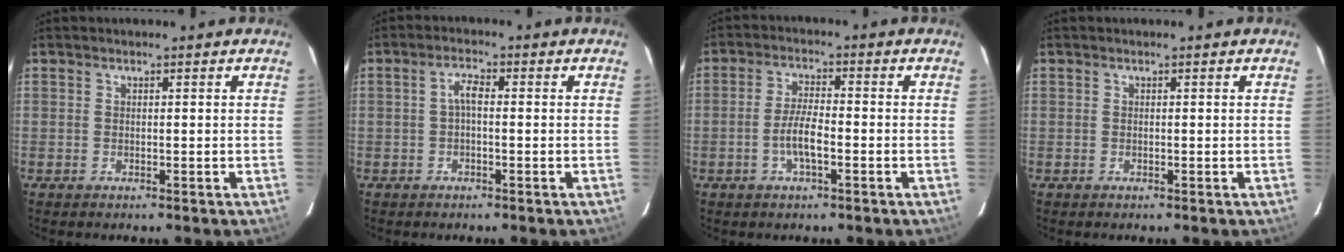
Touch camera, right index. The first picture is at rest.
{"total": 2.3, "force": [-0.2, 0.8, 2.1], "torque": [-0.044, 0.009, -0.003]}
{"total": 5.2, "force": [-1.9, 1.2, 4.7], "torque": [-0.096, 0.003, -0.037]}
{"total": 0.0}